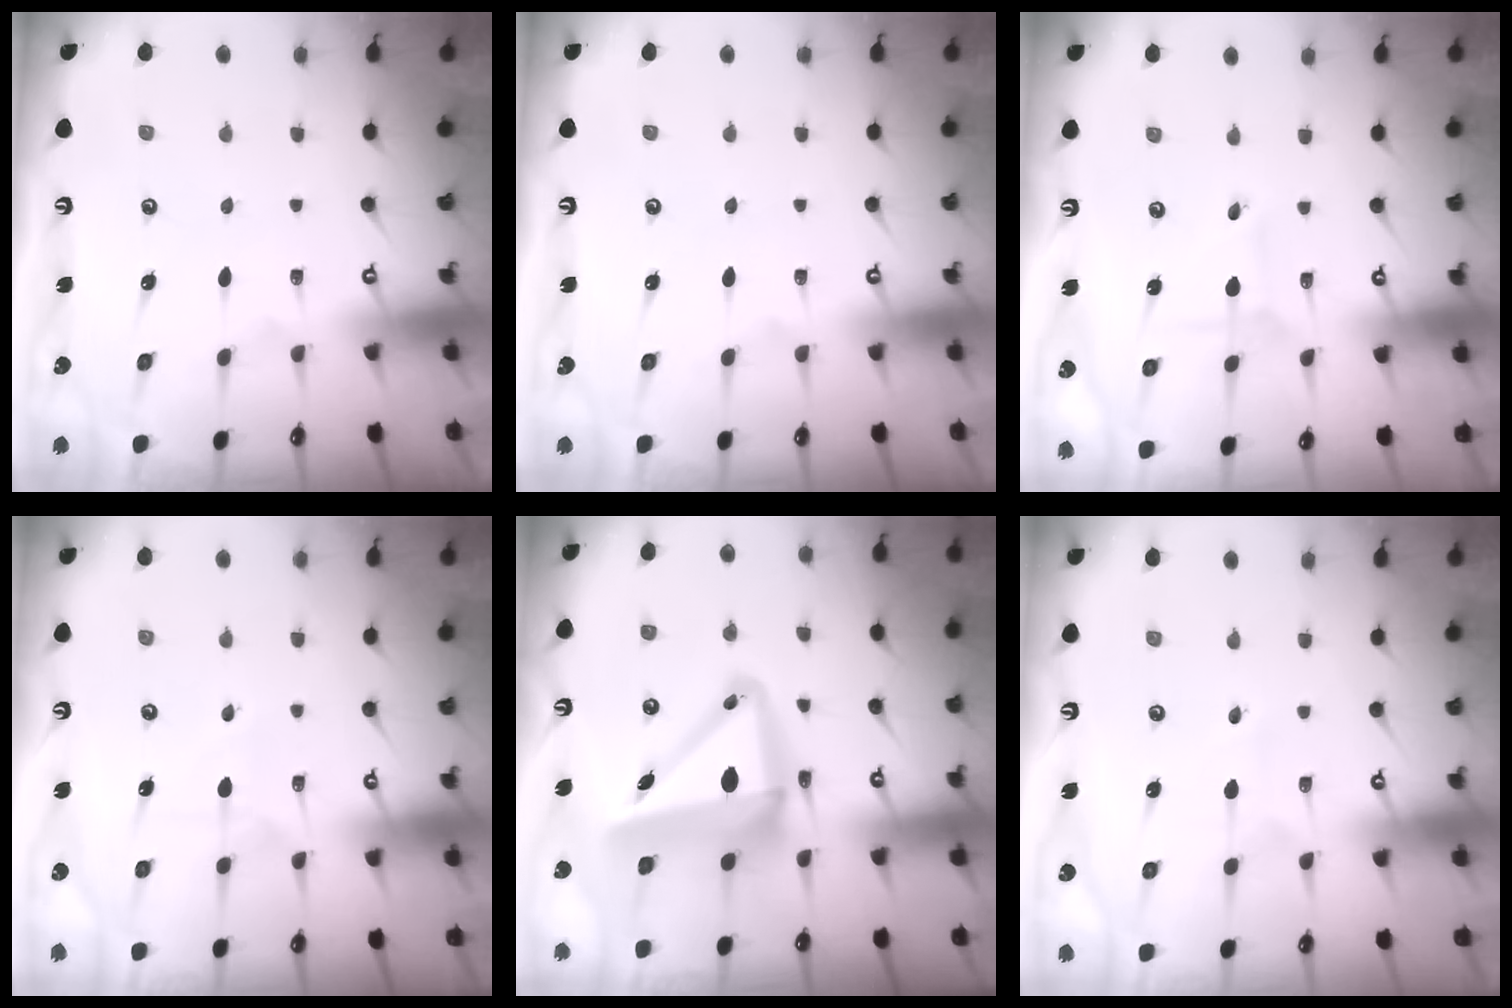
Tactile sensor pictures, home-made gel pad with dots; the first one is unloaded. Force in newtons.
{"total": 0.0}
{"total": 1.0, "press": 1.0, "slide": 0.1}
{"total": 5.0, "press": 5.0, "slide": 0.2}
{"total": 14.0, "press": 13.6, "slide": 3.3}
{"total": 2.1, "press": 2.1, "slide": 0.2}